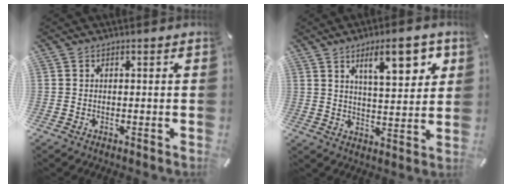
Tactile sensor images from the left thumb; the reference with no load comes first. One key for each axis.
{"total": 12.2, "fx": 6.4, "fy": 4.6, "fz": 9.3, "tx": -0.131, "ty": -0.023, "tz": 0.102}